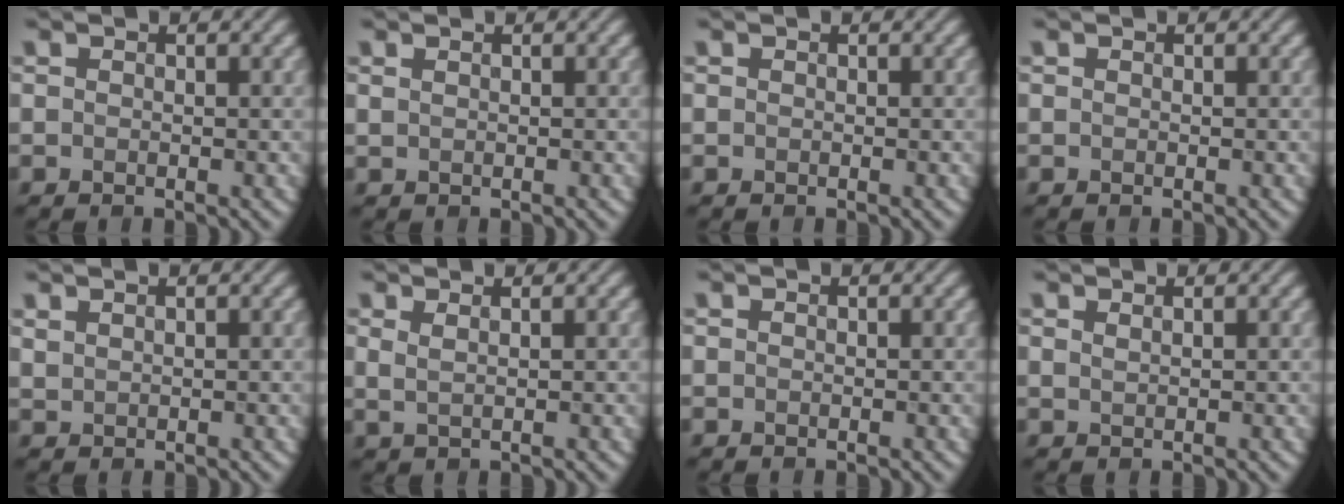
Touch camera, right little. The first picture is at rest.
{"total": 0.5, "force": [0.4, 0.2, 0.2], "torque": [-0.007, 0.001, 0.008]}
{"total": 0.0}
{"total": 0.0}
{"total": 0.9, "force": [0.8, 0.2, 0.2], "torque": [-0.010, 0.002, 0.023]}
{"total": 1.7, "force": [0.9, 0.6, 1.2], "torque": [-0.021, -0.001, 0.011]}
{"total": 0.0}
{"total": 0.7, "force": [0.6, 0.2, 0.3], "torque": [-0.004, 0.002, 0.011]}